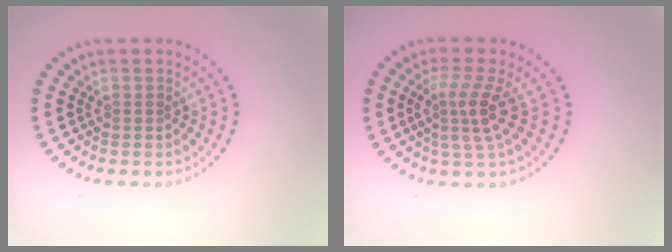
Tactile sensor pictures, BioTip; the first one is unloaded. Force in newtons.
{"total": 3.2, "press": 2.3, "slide": 2.3}